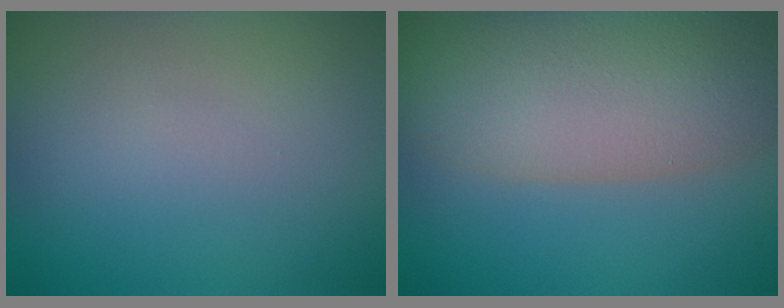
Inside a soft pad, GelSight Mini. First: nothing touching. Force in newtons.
{"total": 8.3, "press": 8.3, "slide": 0.5}